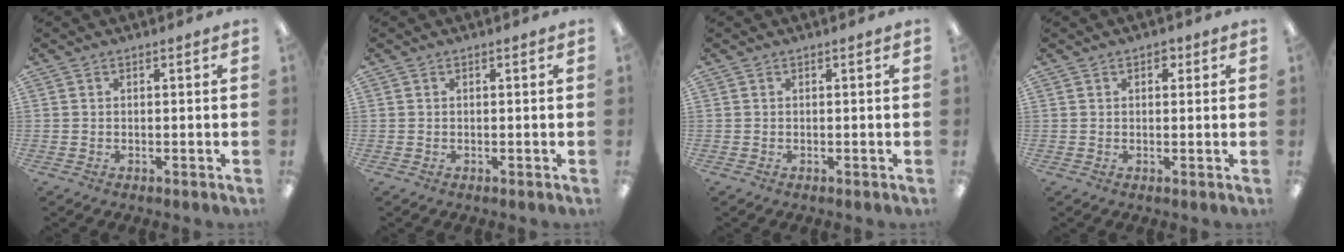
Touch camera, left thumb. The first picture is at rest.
{"total": 0.0}
{"total": 0.0}
{"total": 2.5, "force": [1.3, 1.6, 1.4], "torque": [-0.006, -0.004, 0.016]}